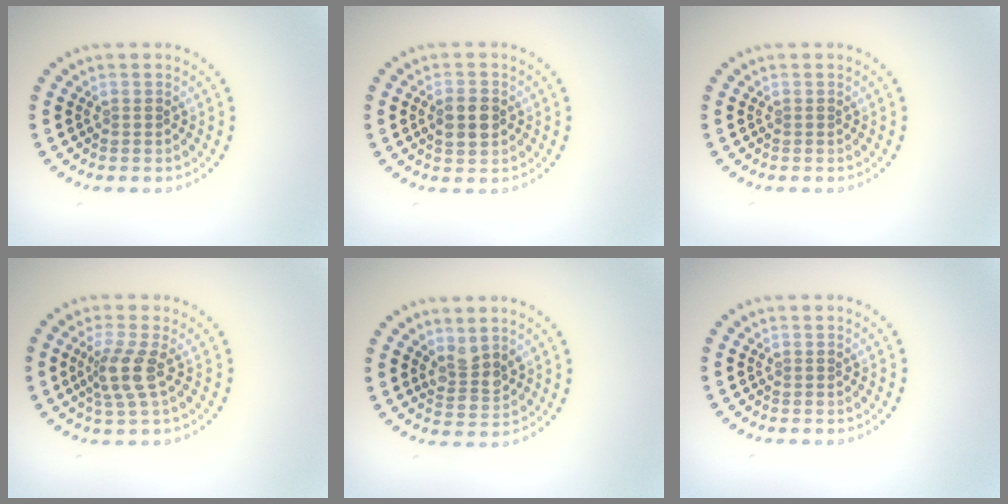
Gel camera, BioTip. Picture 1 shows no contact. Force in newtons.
{"total": 2.9, "press": 2.9, "slide": 0.1}
{"total": 0.0}
{"total": 2.9, "press": 2.2, "slide": 1.9}
{"total": 2.4, "press": 2.2, "slide": 0.9}
{"total": 0.0}